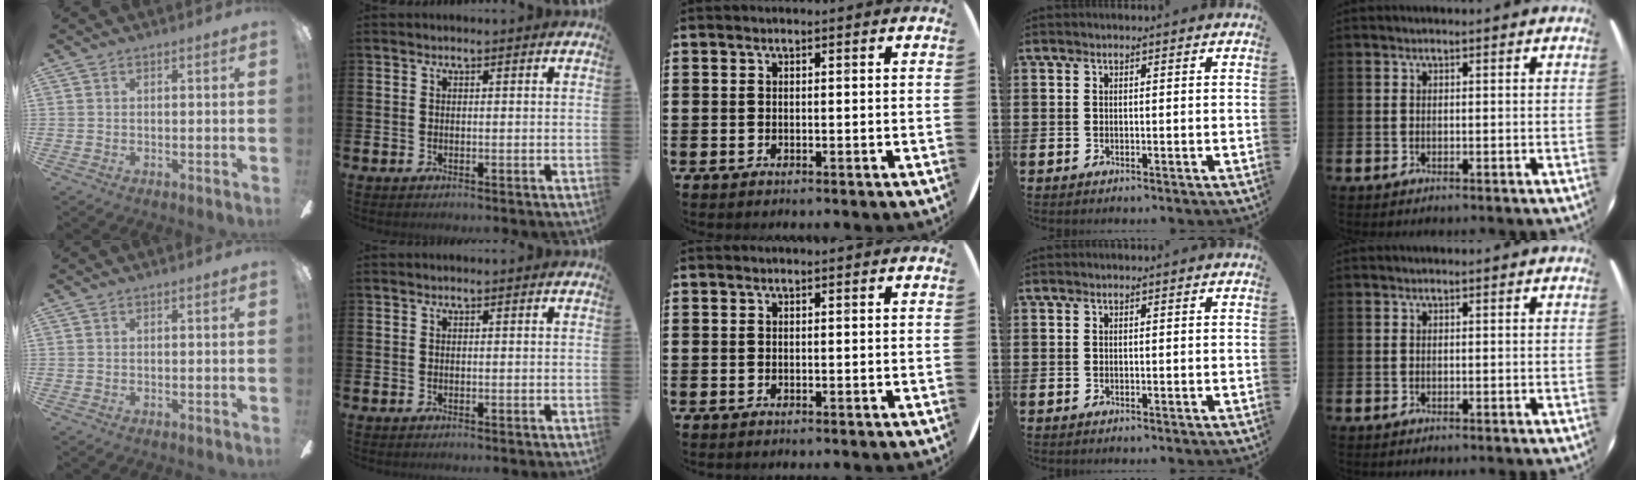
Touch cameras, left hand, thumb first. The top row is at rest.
{}